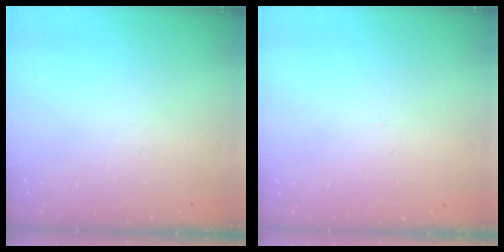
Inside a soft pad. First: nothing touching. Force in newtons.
{"total": 1.5, "press": 1.5, "slide": 0.1}